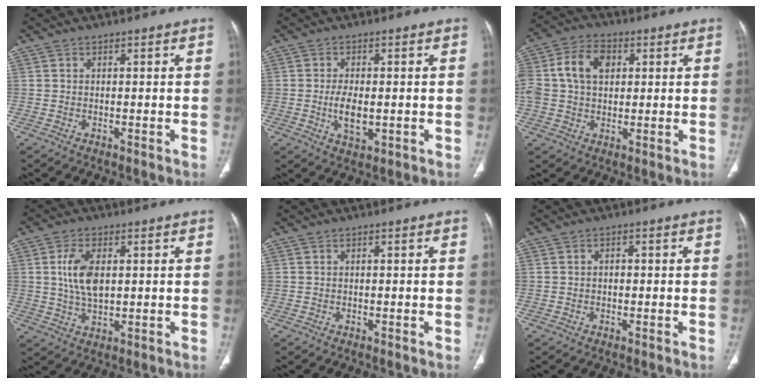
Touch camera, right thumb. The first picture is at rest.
{"total": 5.3, "force": [-0.7, 2.7, 4.5], "torque": [-0.083, -0.006, -0.012]}
{"total": 11.9, "force": [2.5, 8.7, 7.8], "torque": [-0.152, 0.017, 0.042]}
{"total": 7.7, "force": [1.5, 4.1, 6.4], "torque": [-0.124, -0.006, 0.029]}
{"total": 0.0}
{"total": 1.2, "force": [0.0, 0.8, 0.9], "torque": [-0.011, 0.005, -0.002]}